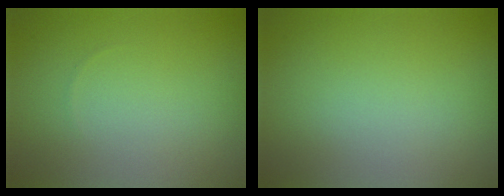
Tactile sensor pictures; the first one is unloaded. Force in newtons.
{"total": 0.0}